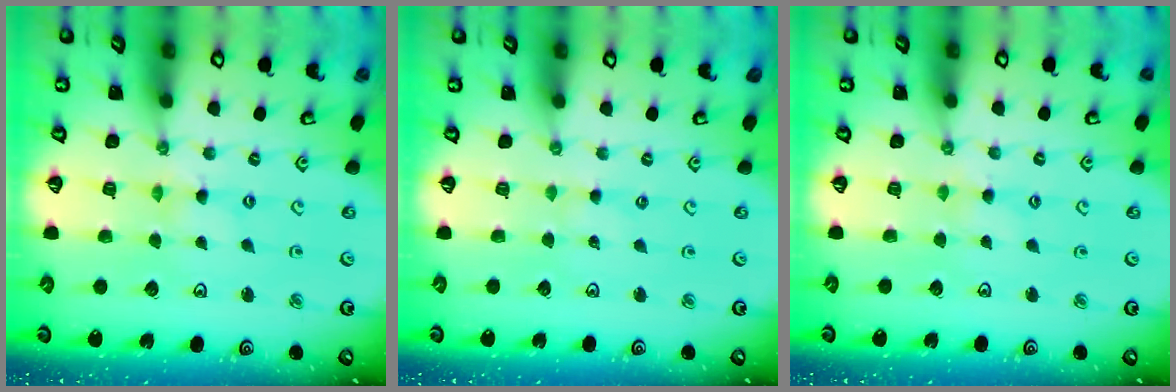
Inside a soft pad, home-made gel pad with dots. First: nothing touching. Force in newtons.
{"total": 0.0}
{"total": 1.3, "press": 1.3, "slide": 0.3}